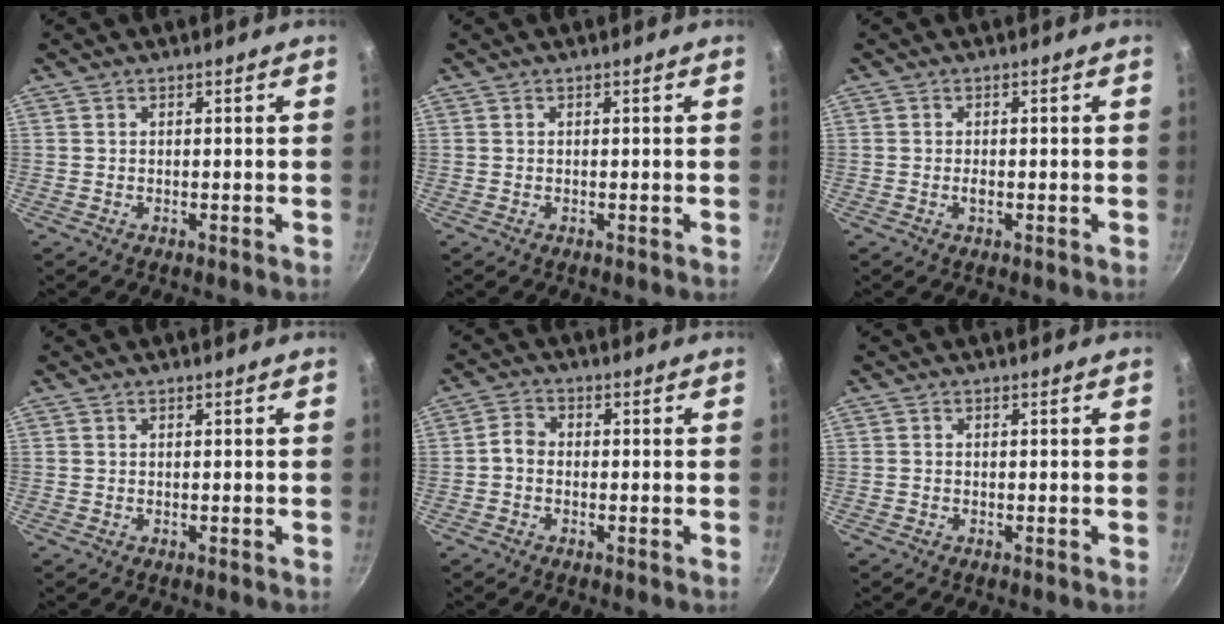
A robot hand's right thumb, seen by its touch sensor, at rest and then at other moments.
{"total": 0.0}
{"total": 1.0, "force": [-0.3, 0.4, 0.9], "torque": [-0.018, 0.001, -0.006]}
{"total": 0.0}
{"total": 2.8, "force": [-0.8, 2.2, 1.5], "torque": [-0.032, 0.016, -0.026]}
{"total": 0.0}